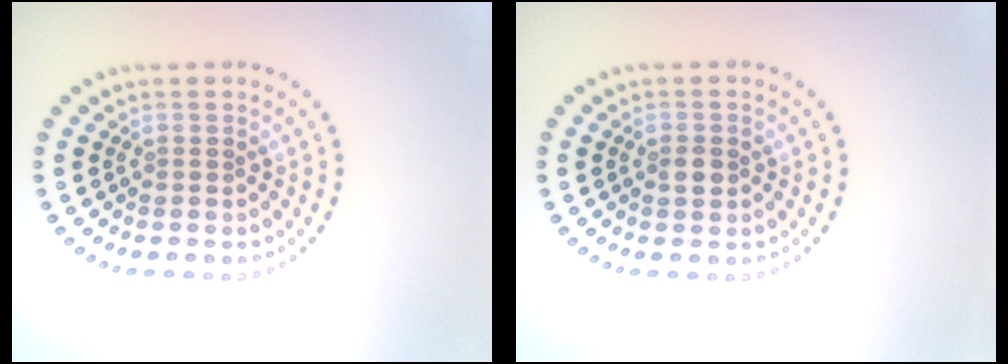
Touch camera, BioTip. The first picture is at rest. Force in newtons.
{"total": 1.8, "press": 1.8, "slide": 0.1}